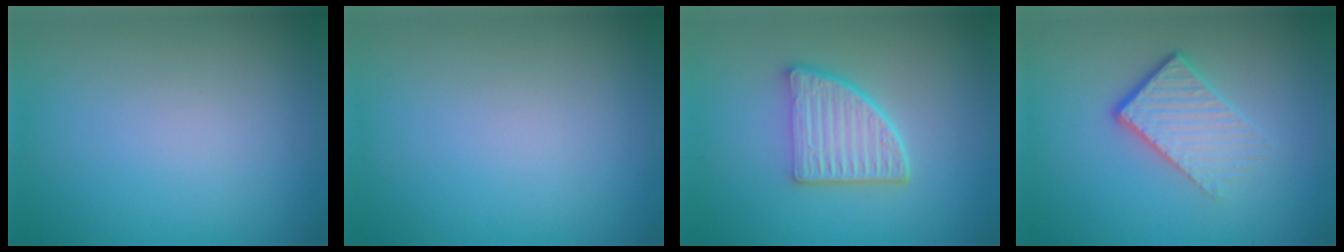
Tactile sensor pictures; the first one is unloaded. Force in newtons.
{"total": 0.0}
{"total": 5.0, "press": 3.8, "slide": 3.3}
{"total": 4.4, "press": 2.8, "slide": 3.4}